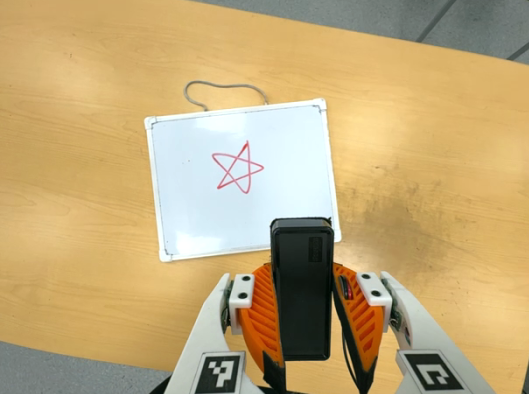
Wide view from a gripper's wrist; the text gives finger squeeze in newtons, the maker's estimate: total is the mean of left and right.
{"total": 4.7, "left": 3.6, "right": 5.7}